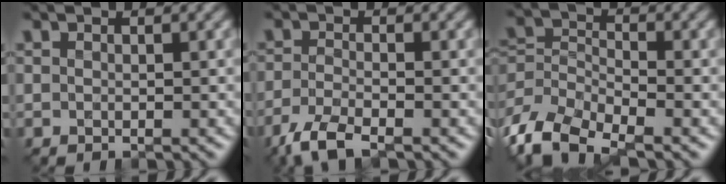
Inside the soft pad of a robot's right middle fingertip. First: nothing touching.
{"total": 3.9, "force": [-2.9, 0.9, 2.4], "torque": [-0.058, -0.012, -0.066]}
{"total": 6.5, "force": [-4.2, 3.2, 3.8], "torque": [-0.082, -0.008, -0.091]}